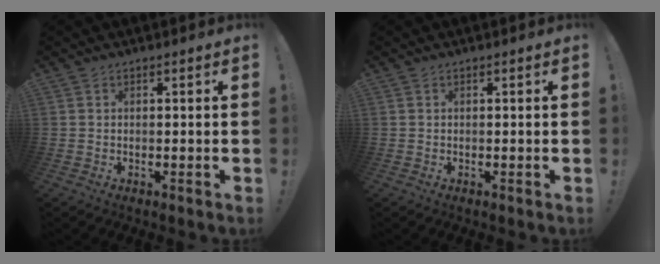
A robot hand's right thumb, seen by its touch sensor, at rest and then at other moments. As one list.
[{"total": 0.0}]